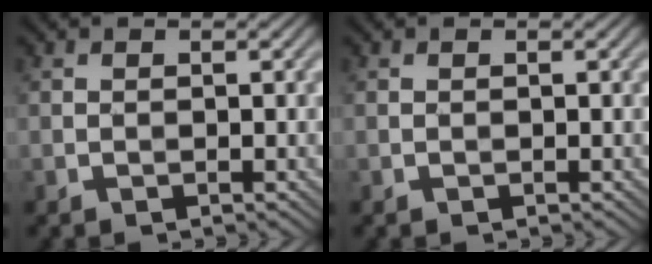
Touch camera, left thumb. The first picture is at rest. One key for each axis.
{"total": 0.0}